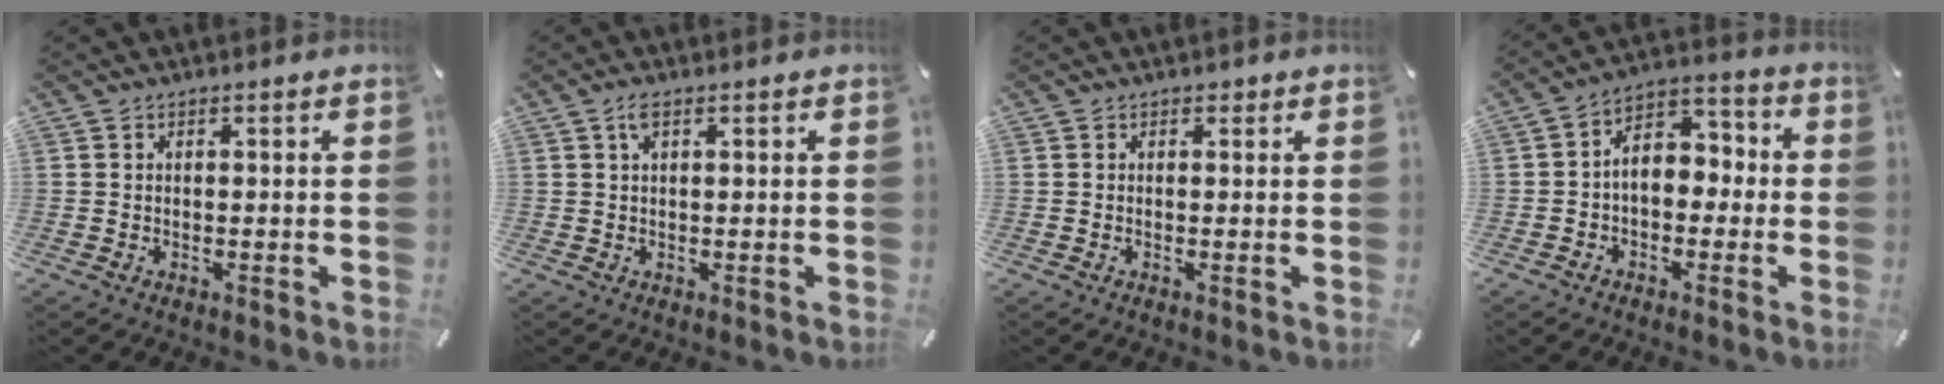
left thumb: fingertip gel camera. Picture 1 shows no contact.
{"total": 2.3, "force": [1.0, 0.8, 1.9], "torque": [-0.041, 0.004, 0.016]}
{"total": 0.6, "force": [0.2, 0.5, 0.1], "torque": [0.007, 0.002, 0.001]}
{"total": 7.1, "force": [-0.9, 5.4, 4.5], "torque": [-0.076, 0.008, -0.017]}